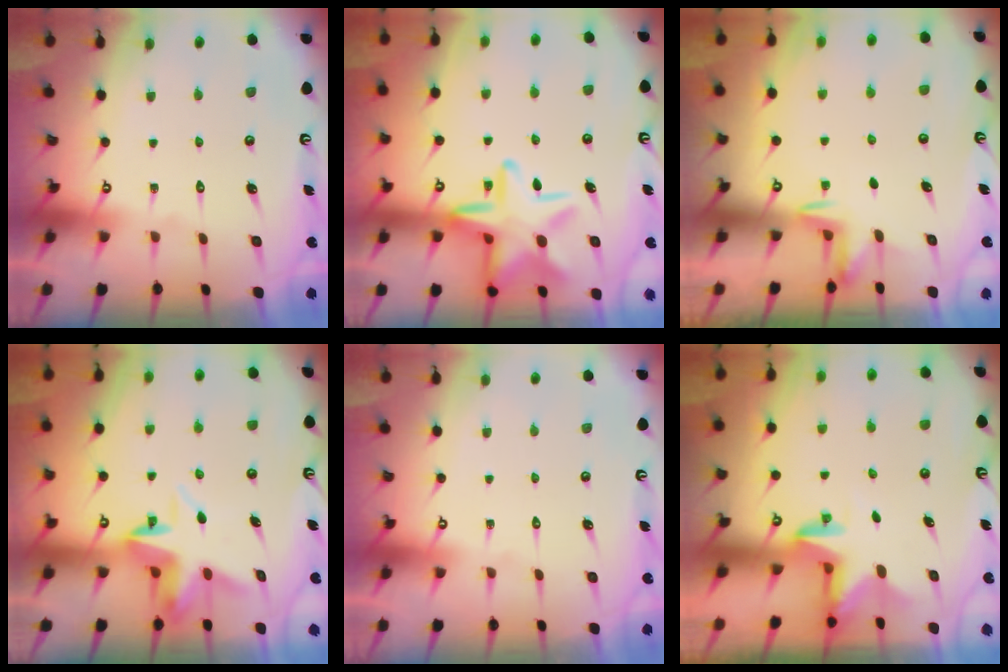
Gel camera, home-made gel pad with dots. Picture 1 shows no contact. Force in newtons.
{"total": 17.8, "press": 17.7, "slide": 1.2}
{"total": 2.3, "press": 2.2, "slide": 0.4}
{"total": 6.7, "press": 6.6, "slide": 1.1}
{"total": 0.0}
{"total": 2.8, "press": 2.8, "slide": 0.2}